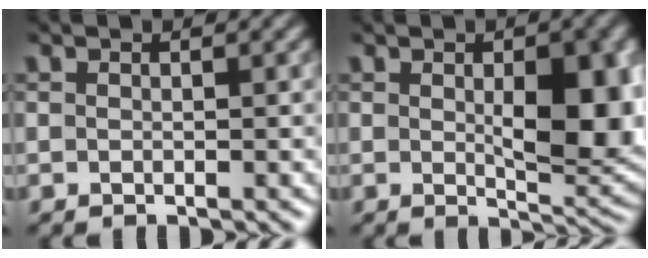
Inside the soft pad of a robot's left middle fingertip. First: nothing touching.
{"total": 8.3, "force": [0.4, 3.6, 7.4], "torque": [-0.102, -0.006, 0.016]}